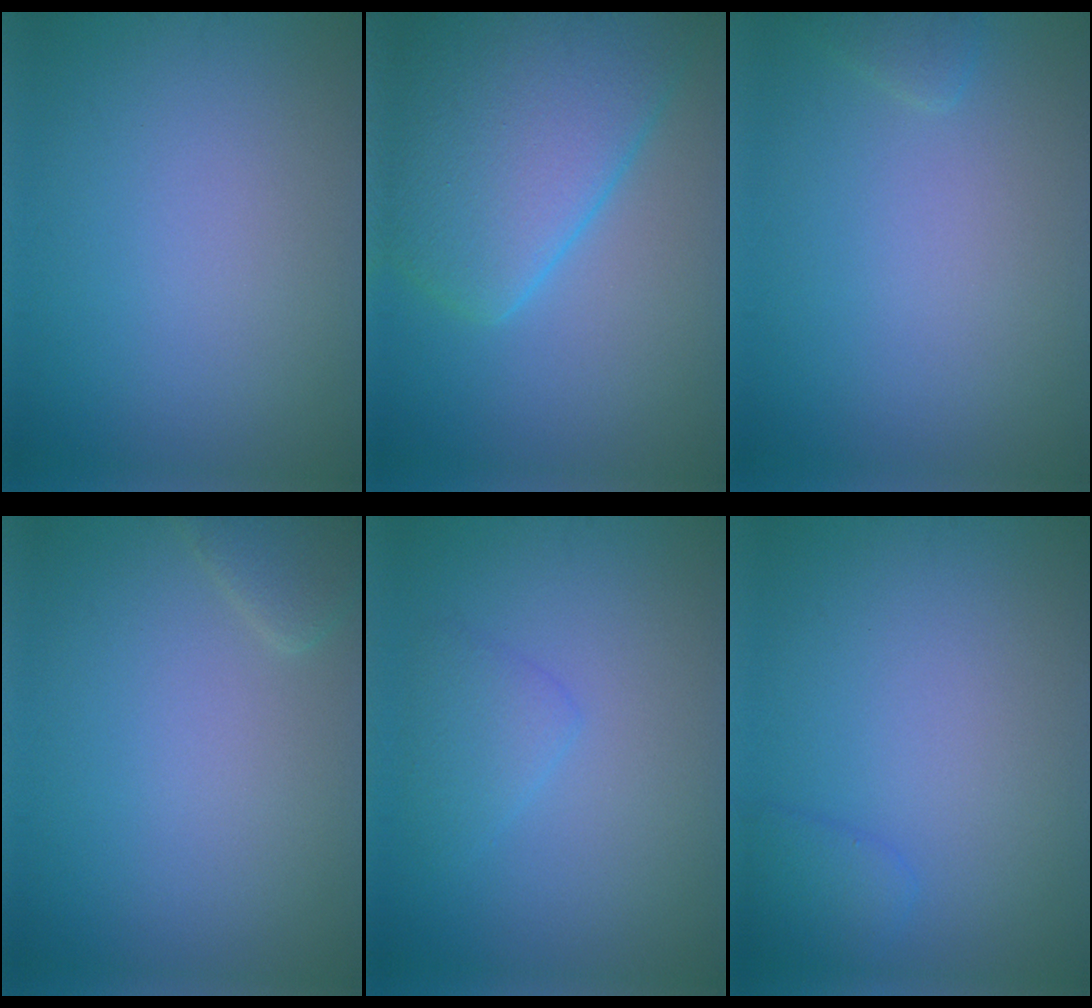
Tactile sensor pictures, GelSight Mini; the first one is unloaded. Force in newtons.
{"total": 10.6, "press": 10.6, "slide": 0.4}
{"total": 0.9, "press": 0.9, "slide": 0.1}
{"total": 1.7, "press": 1.7, "slide": 0.1}
{"total": 1.8, "press": 1.8, "slide": 0.2}
{"total": 1.5, "press": 1.5, "slide": 0.2}